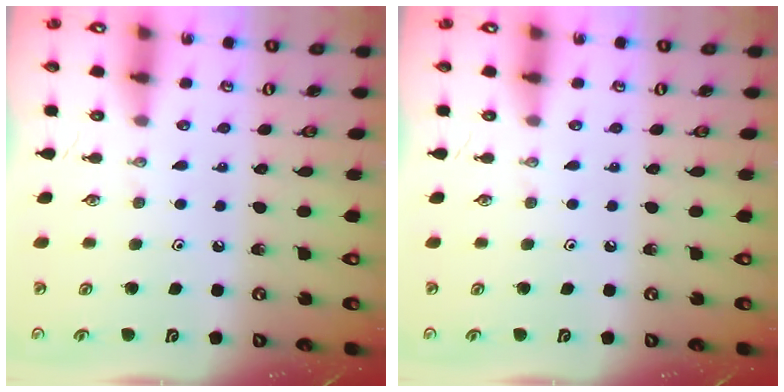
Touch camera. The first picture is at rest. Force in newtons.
{"total": 0.0}